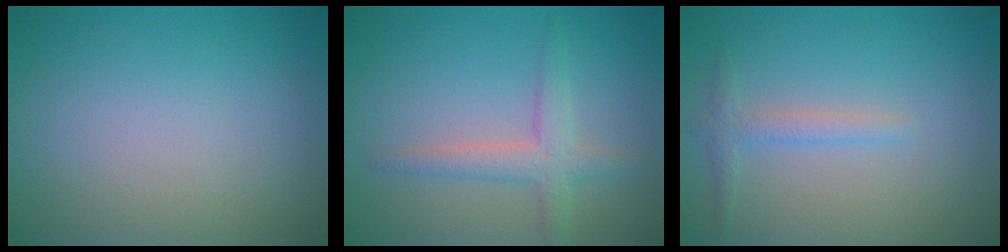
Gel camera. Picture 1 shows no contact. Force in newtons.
{"total": 2.9, "press": 2.9, "slide": 0.2}
{"total": 1.6, "press": 1.6, "slide": 0.1}